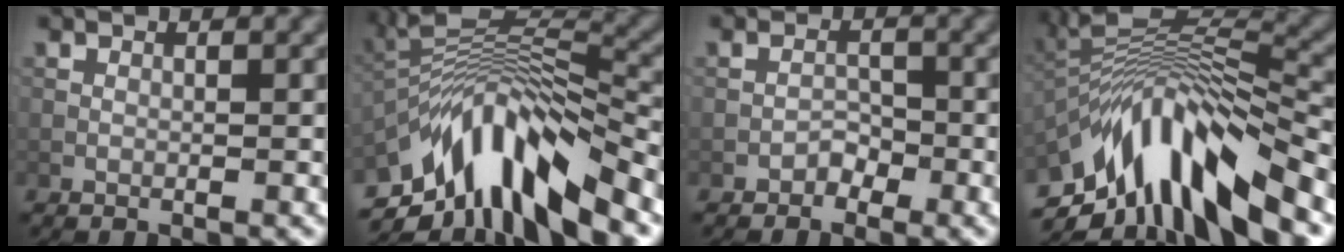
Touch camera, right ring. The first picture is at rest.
{"total": 11.5, "force": [-6.3, 3.9, 8.8], "torque": [-0.152, 0.020, -0.116]}
{"total": 1.3, "force": [-0.9, 0.9, 0.2], "torque": [0.003, 0.008, -0.015]}
{"total": 12.7, "force": [-6.1, 4.4, 10.3], "torque": [-0.186, 0.026, -0.103]}